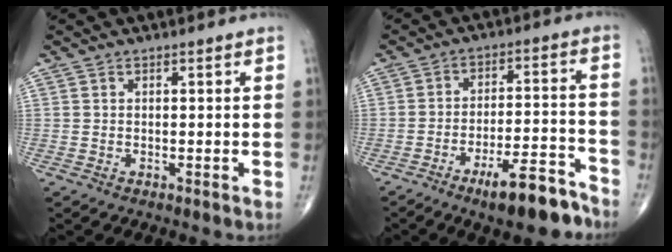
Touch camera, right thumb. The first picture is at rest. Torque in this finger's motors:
{"motor_torque": [2.00, 0.32, -0.01, -0.24, 0.28]}